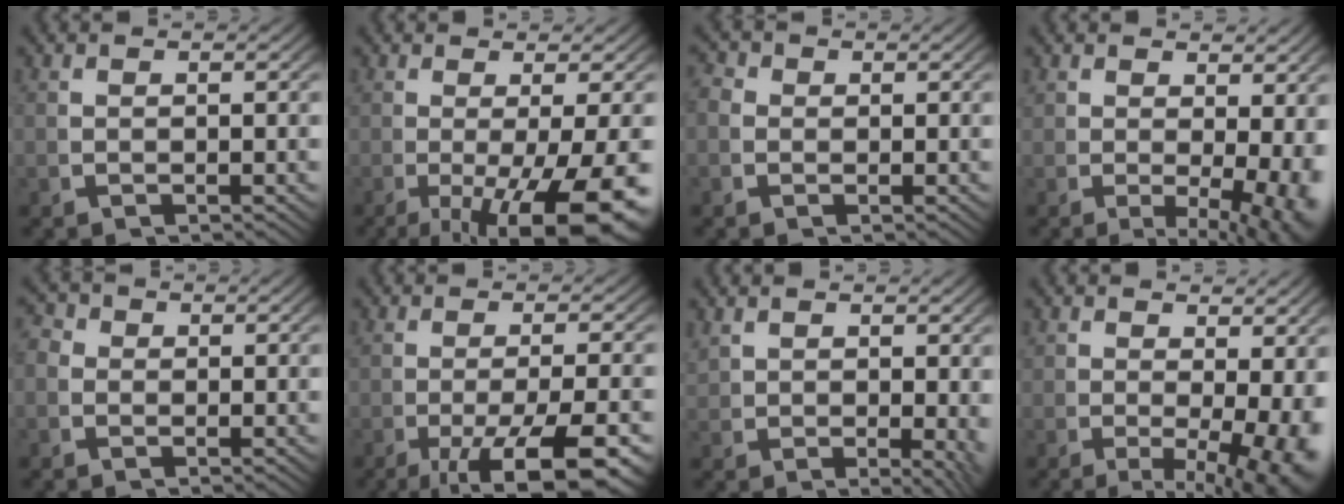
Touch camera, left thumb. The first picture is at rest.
{"total": 9.2, "force": [-3.3, 3.9, 7.6], "torque": [-0.137, -0.042, -0.027]}
{"total": 2.0, "force": [0.2, 1.8, 0.7], "torque": [-0.014, -0.006, -0.002]}
{"total": 5.4, "force": [-0.8, 2.6, 4.7], "torque": [-0.058, -0.029, 0.002]}
{"total": 2.3, "force": [0.3, 2.1, 0.9], "torque": [-0.020, -0.007, 0.000]}
{"total": 8.7, "force": [-4.1, 3.8, 6.7], "torque": [-0.122, -0.034, -0.044]}
{"total": 2.5, "force": [1.0, 0.8, 2.2], "torque": [-0.028, -0.013, 0.034]}
{"total": 7.1, "force": [-1.3, 3.6, 6.0], "torque": [-0.081, -0.036, -0.004]}